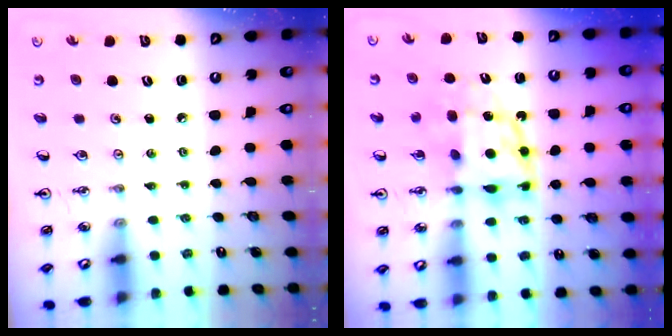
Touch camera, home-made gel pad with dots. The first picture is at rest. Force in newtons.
{"total": 9.8, "press": 9.8, "slide": 0.8}